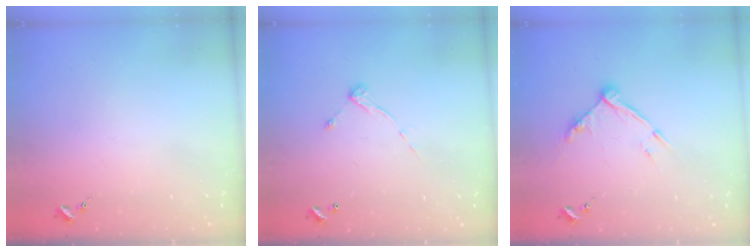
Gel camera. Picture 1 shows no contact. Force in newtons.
{"total": 6.2, "press": 6.2, "slide": 0.3}
{"total": 10.4, "press": 10.4, "slide": 0.8}